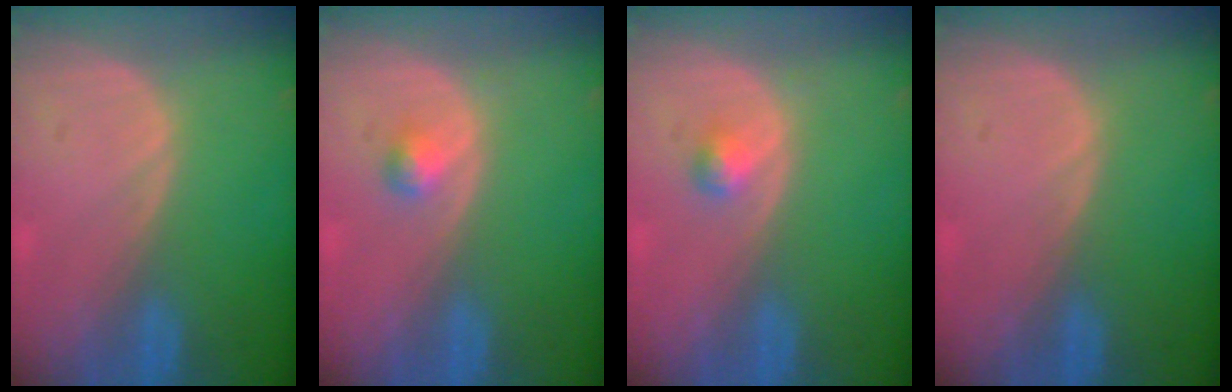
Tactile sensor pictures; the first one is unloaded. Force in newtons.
{"total": 1.7, "press": 1.7, "slide": 0.2}
{"total": 1.7, "press": 1.7, "slide": 0.2}
{"total": 0.0}